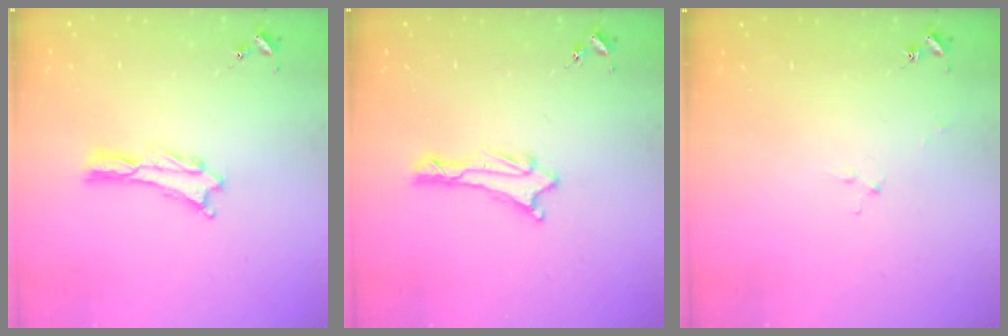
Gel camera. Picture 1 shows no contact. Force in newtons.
{"total": 1.5, "press": 1.5, "slide": 0.2}
{"total": 2.5, "press": 2.5, "slide": 0.3}